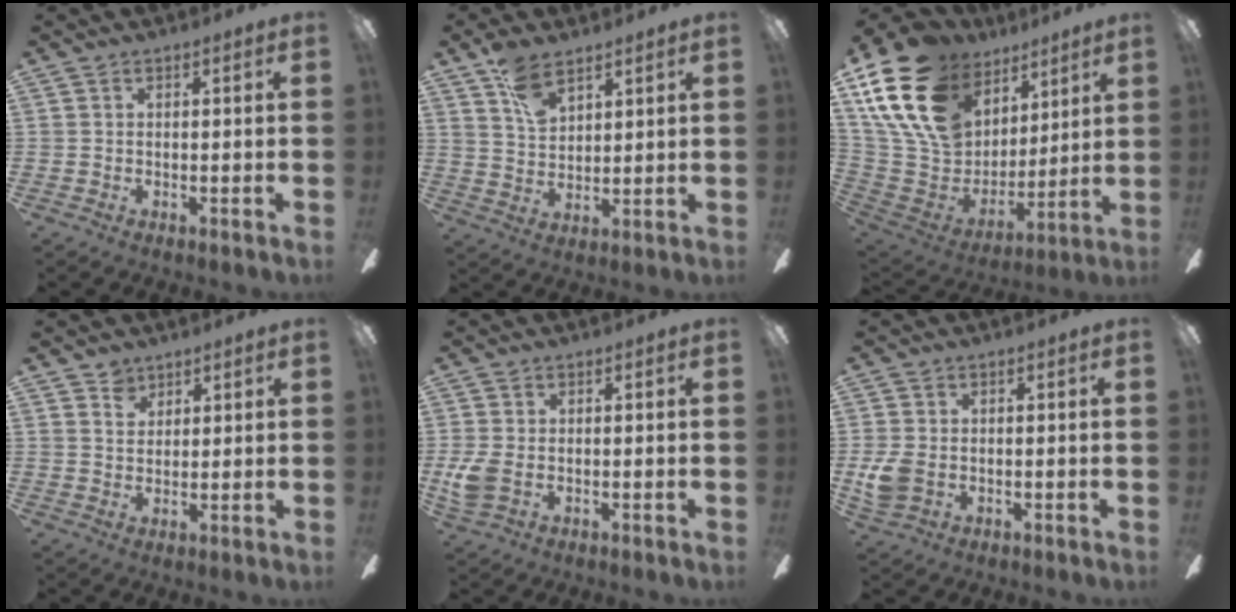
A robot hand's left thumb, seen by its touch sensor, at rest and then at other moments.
{"total": 8.4, "force": [5.9, 4.1, 4.3], "torque": [-0.077, -0.023, 0.108]}
{"total": 22.8, "force": [11.7, 15.1, 12.3], "torque": [-0.283, -0.048, 0.227]}
{"total": 3.8, "force": [2.8, 2.5, 0.5], "torque": [-0.004, -0.007, 0.052]}
{"total": 5.0, "force": [-0.5, 3.4, 3.5], "torque": [-0.078, -0.002, -0.013]}
{"total": 5.3, "force": [-0.6, 4.0, 3.4], "torque": [-0.069, 0.002, -0.010]}